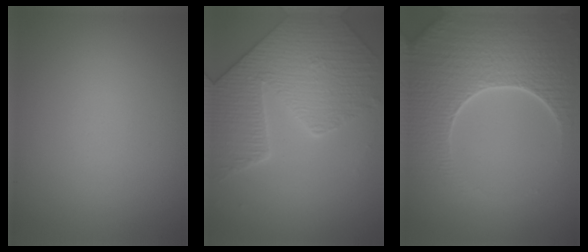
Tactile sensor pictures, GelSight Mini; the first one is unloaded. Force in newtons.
{"total": 5.3, "press": 5.0, "slide": 1.8}
{"total": 8.0, "press": 6.2, "slide": 5.2}